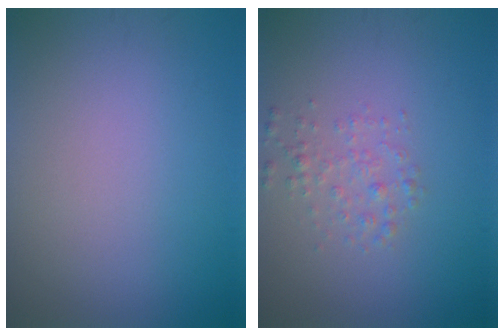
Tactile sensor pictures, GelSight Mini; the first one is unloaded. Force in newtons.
{"total": 1.7, "press": 1.7, "slide": 0.1}